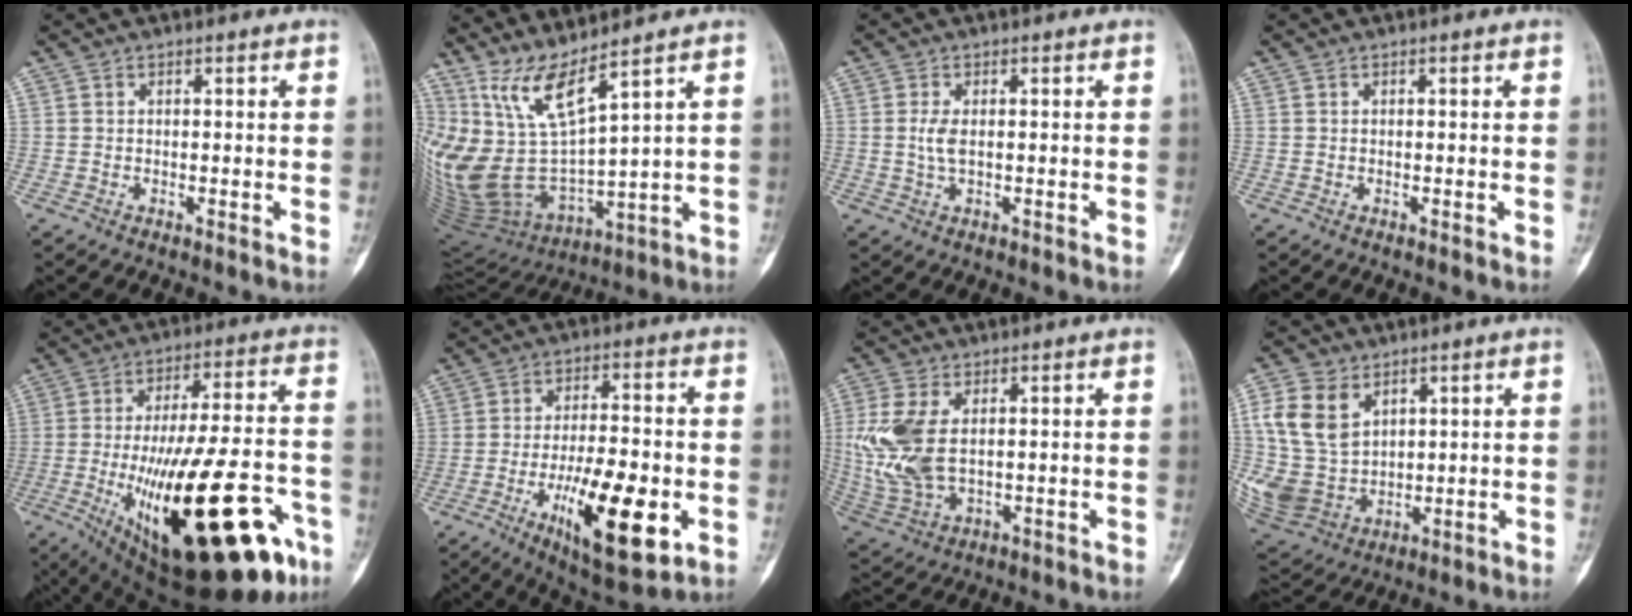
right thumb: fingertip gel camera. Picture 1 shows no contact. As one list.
[{"total": 15.9, "force": [10.0, 3.2, 12.0], "torque": [-0.245, -0.074, 0.221]}, {"total": 2.7, "force": [0.1, 1.2, 2.4], "torque": [-0.057, -0.001, 0.003]}, {"total": 0.0}, {"total": 34.0, "force": [-12.5, 11.9, 29.3], "torque": [-0.416, 0.021, -0.169]}, {"total": 17.6, "force": [-5.4, 6.0, 15.7], "torque": [-0.244, 0.007, -0.076]}, {"total": 11.6, "force": [1.6, 6.7, 9.4], "torque": [-0.218, -0.003, 0.044]}, {"total": 14.0, "force": [5.1, 10.2, 8.1], "torque": [-0.141, -0.016, 0.120]}]